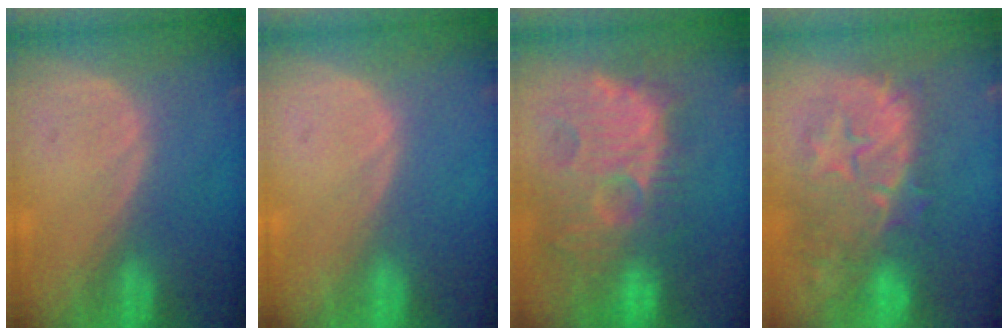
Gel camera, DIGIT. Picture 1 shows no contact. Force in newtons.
{"total": 0.0}
{"total": 13.8, "press": 12.3, "slide": 6.2}
{"total": 11.3, "press": 10.4, "slide": 4.3}